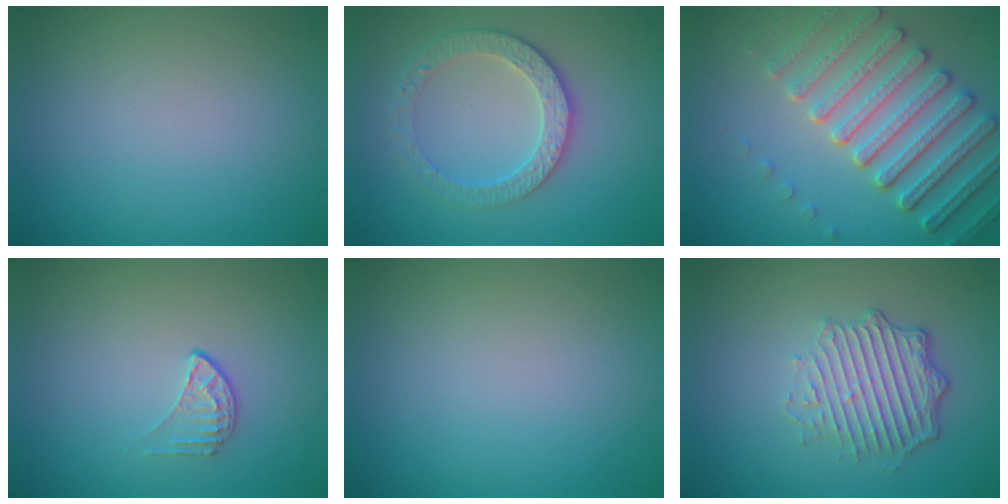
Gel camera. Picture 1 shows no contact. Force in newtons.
{"total": 3.3, "press": 3.1, "slide": 1.2}
{"total": 6.4, "press": 5.4, "slide": 3.3}
{"total": 1.4, "press": 0.9, "slide": 1.1}
{"total": 0.0}
{"total": 5.0, "press": 3.6, "slide": 3.5}